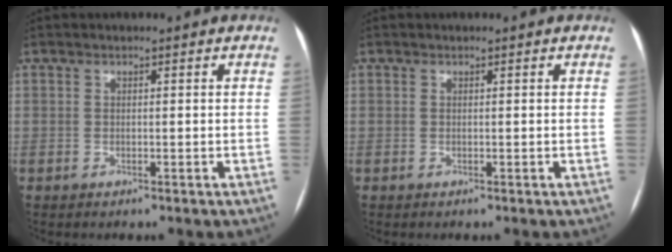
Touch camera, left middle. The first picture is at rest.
{"total": 0.0}